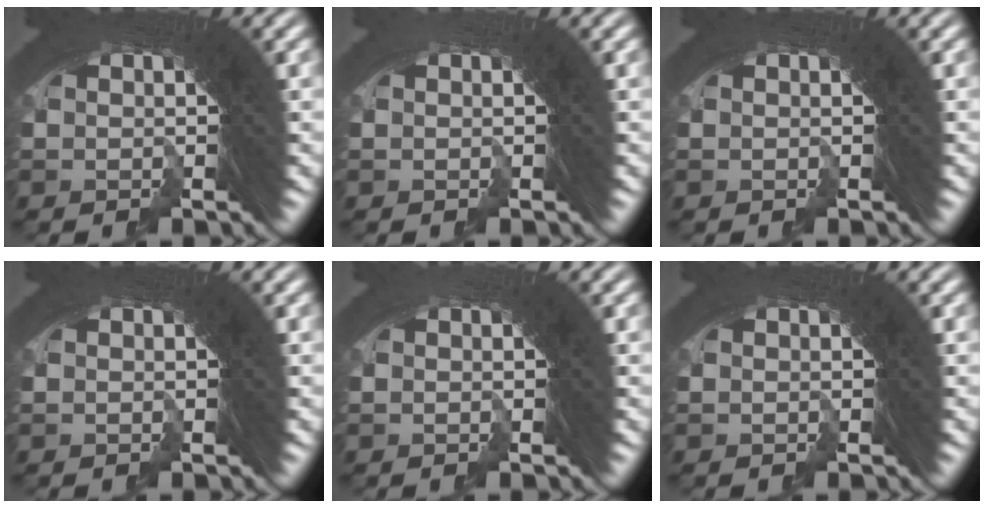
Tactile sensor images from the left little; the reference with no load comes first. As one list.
[{"total": 0.7, "force": [-0.3, -0.3, -0.5], "torque": [0.006, -0.001, -0.004]}, {"total": 0.0}, {"total": 0.0}, {"total": 0.5, "force": [-0.3, -0.2, -0.4], "torque": [0.004, -0.001, -0.003]}, {"total": 0.0}]